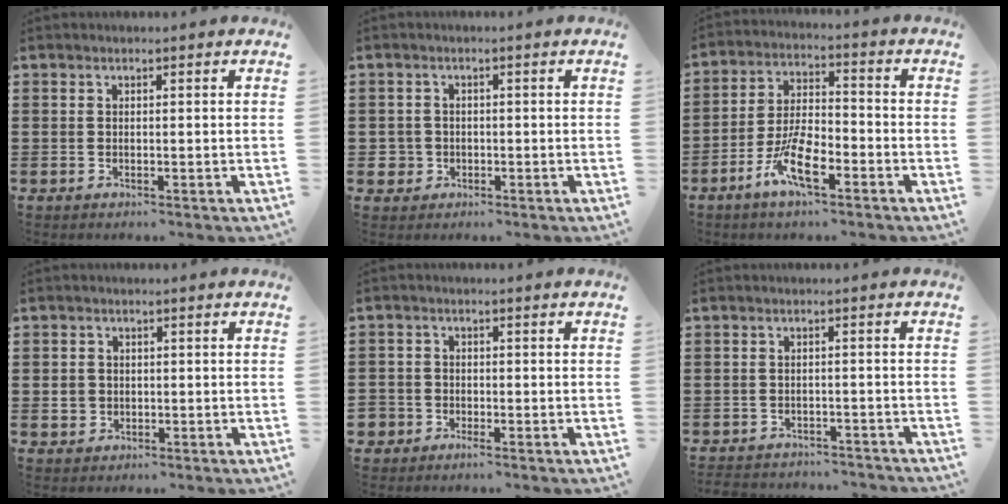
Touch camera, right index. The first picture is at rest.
{"total": 2.5, "force": [-0.9, 2.3, 0.4], "torque": [-0.018, 0.000, -0.021]}
{"total": 8.2, "force": [-4.5, 3.0, 6.2], "torque": [-0.138, -0.001, -0.085]}
{"total": 2.1, "force": [-0.3, 2.0, 0.7], "torque": [-0.020, 0.003, -0.007]}
{"total": 2.3, "force": [-1.8, 1.4, 0.2], "torque": [-0.020, -0.006, -0.042]}
{"total": 2.1, "force": [-2.1, 0.0, -0.2], "torque": [-0.005, -0.002, -0.047]}